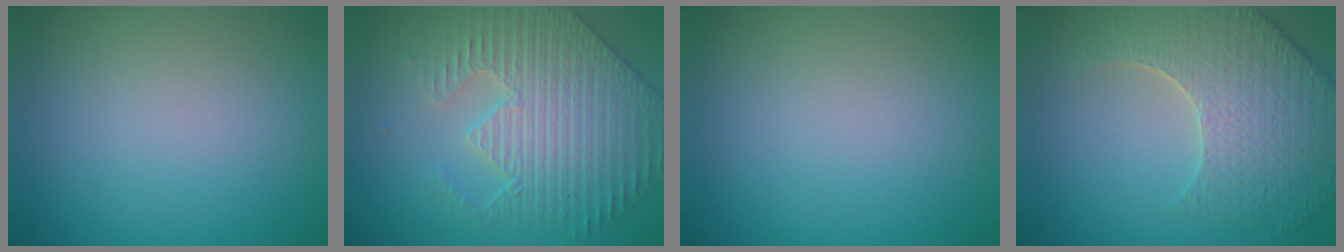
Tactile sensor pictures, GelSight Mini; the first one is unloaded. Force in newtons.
{"total": 4.4, "press": 4.4, "slide": 0.3}
{"total": 0.0}
{"total": 7.0, "press": 5.5, "slide": 4.3}